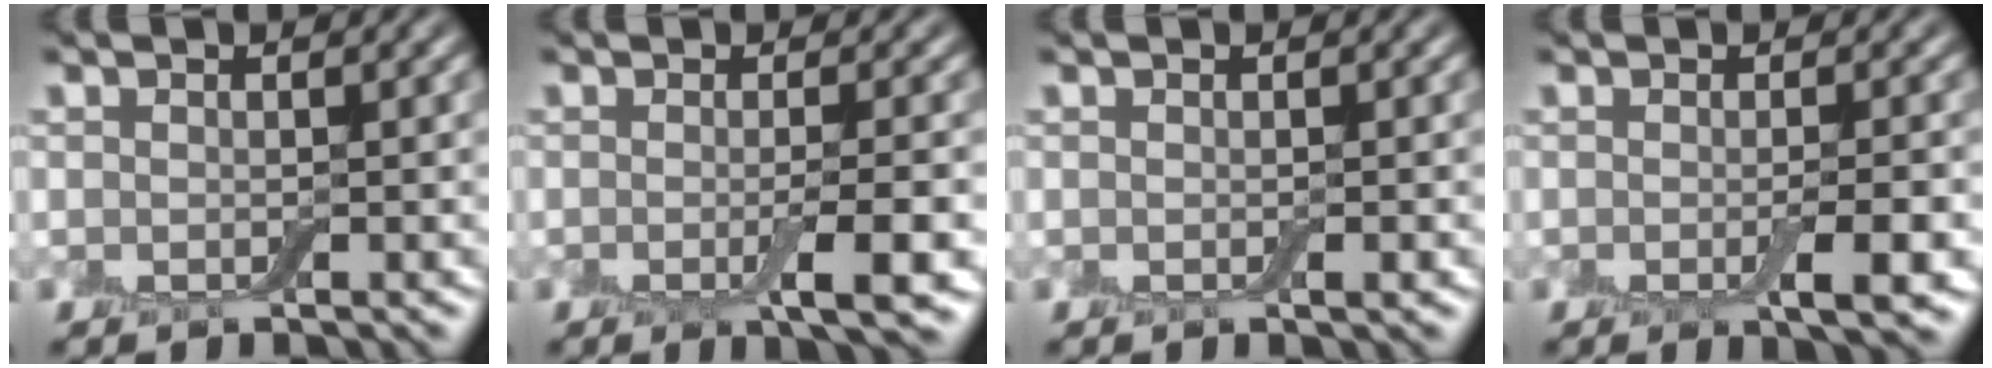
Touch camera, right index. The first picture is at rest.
{"total": 4.1, "force": [-1.0, 0.8, 3.9], "torque": [-0.060, -0.008, -0.016]}
{"total": 0.5, "force": [-0.1, 0.0, 0.5], "torque": [-0.008, -0.001, -0.002]}
{"total": 3.3, "force": [-0.9, 0.6, 3.1], "torque": [-0.049, -0.007, -0.013]}